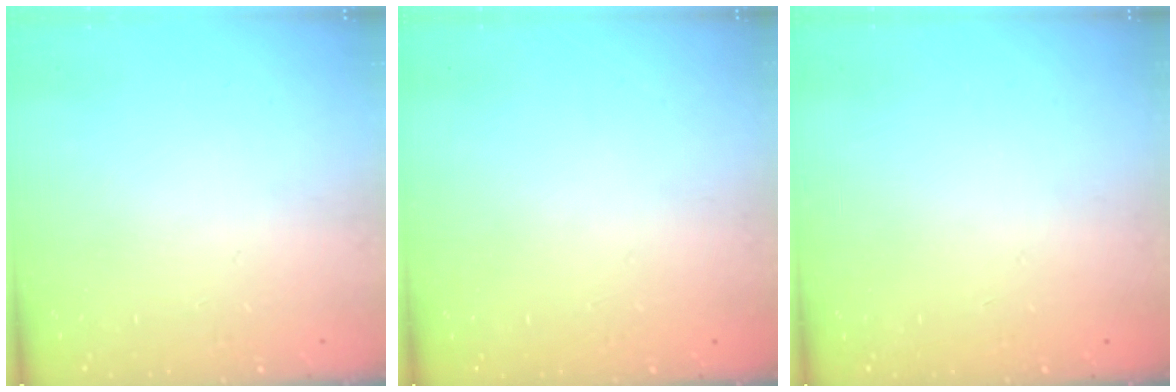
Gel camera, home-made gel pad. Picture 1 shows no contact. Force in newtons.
{"total": 0.0}
{"total": 0.0}